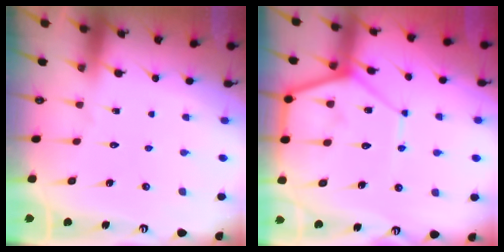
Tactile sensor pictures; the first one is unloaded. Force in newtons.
{"total": 12.1, "press": 12.1, "slide": 1.1}